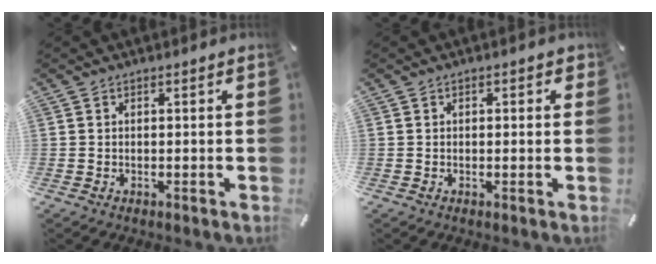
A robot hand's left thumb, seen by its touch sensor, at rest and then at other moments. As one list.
[{"total": 1.1, "force": [0.0, 0.8, 0.8], "torque": [-0.008, 0.002, -0.003]}]